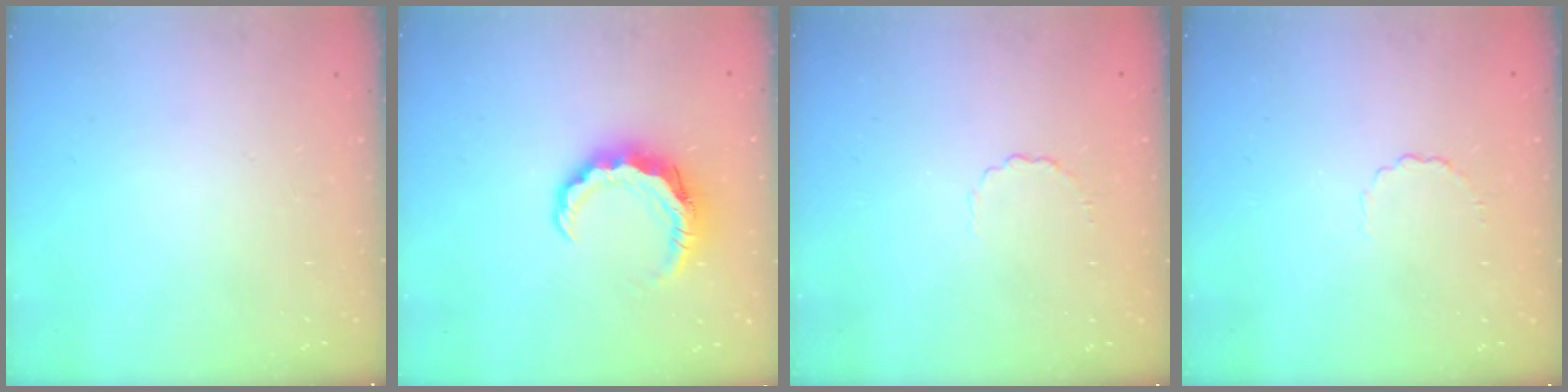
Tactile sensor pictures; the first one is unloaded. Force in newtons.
{"total": 7.8, "press": 7.7, "slide": 1.0}
{"total": 2.6, "press": 2.4, "slide": 1.0}
{"total": 2.6, "press": 2.4, "slide": 1.0}